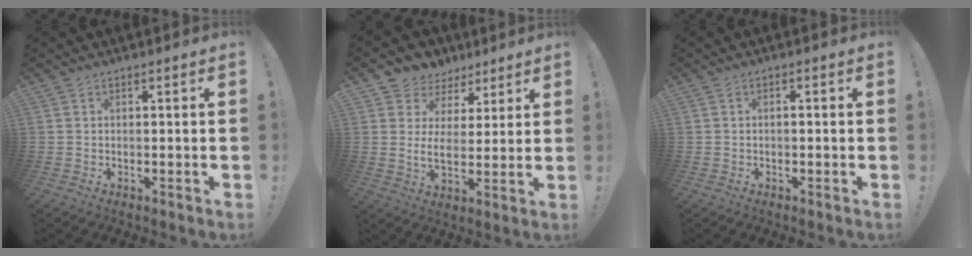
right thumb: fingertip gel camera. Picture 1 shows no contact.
{"total": 7.9, "force": [2.8, 5.9, 4.3], "torque": [-0.073, -0.022, 0.061]}
{"total": 0.9, "force": [-0.7, 0.0, 0.7], "torque": [-0.013, 0.001, -0.011]}